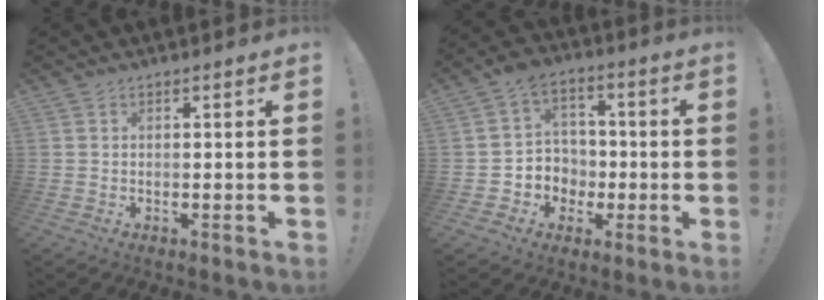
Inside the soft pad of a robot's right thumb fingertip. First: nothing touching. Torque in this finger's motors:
{"motor_torque": [-0.01, -0.01, -0.21, -0.08, 0.15]}